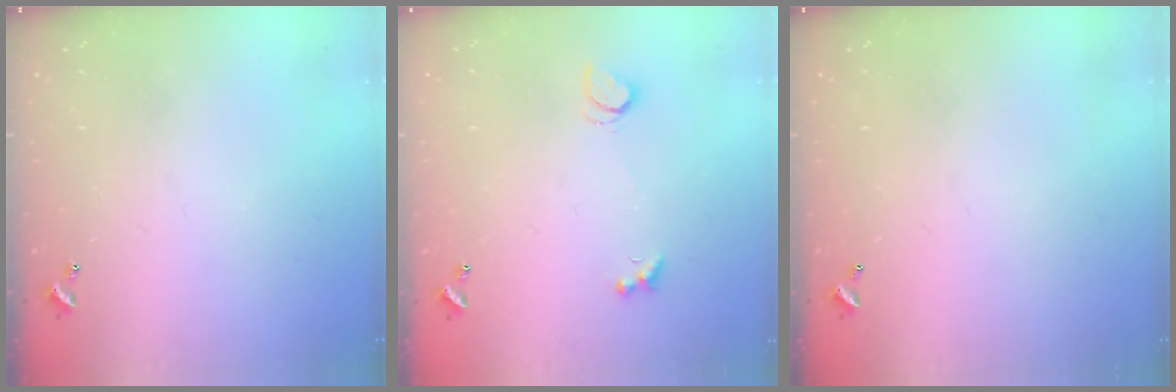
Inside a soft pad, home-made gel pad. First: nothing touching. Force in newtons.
{"total": 2.3, "press": 1.9, "slide": 1.1}
{"total": 2.8, "press": 2.8, "slide": 0.1}